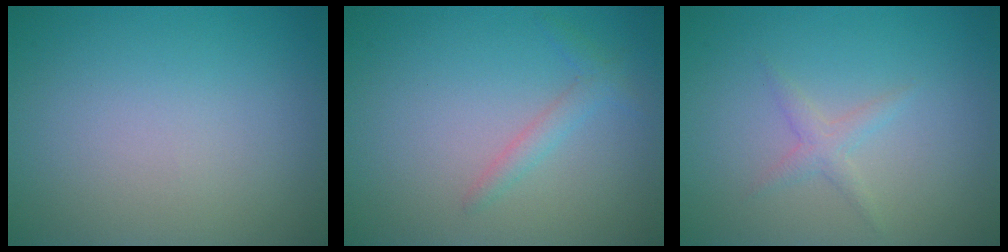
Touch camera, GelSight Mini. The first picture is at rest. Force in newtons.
{"total": 1.5, "press": 1.4, "slide": 0.1}
{"total": 1.3, "press": 1.3, "slide": 0.1}